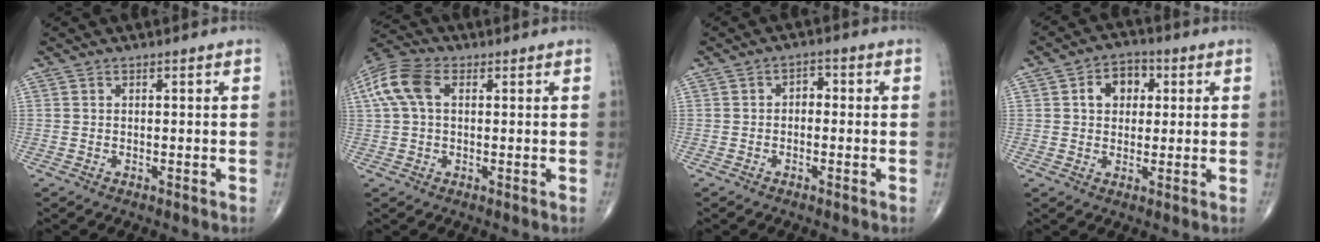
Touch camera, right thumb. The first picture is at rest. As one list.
[{"total": 8.9, "force": [2.1, 5.4, 6.7], "torque": [-0.158, 0.027, 0.036]}, {"total": 2.4, "force": [-0.2, 1.7, 1.7], "torque": [-0.010, 0.012, -0.014]}, {"total": 6.8, "force": [1.6, 5.0, 4.2], "torque": [-0.037, 0.010, 0.018]}]